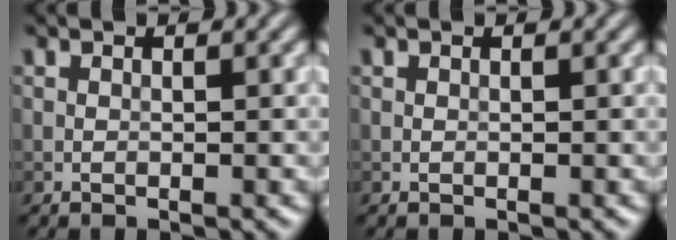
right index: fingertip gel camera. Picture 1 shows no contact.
{"total": 0.0}